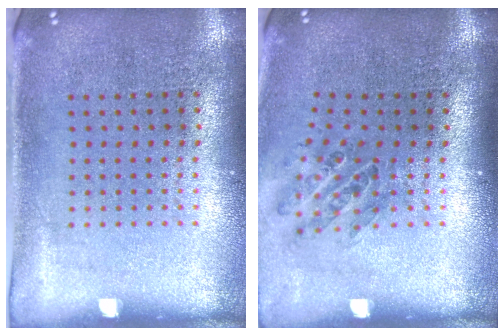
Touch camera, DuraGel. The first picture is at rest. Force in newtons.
{"total": 1.0, "press": 1.0, "slide": 0.3}